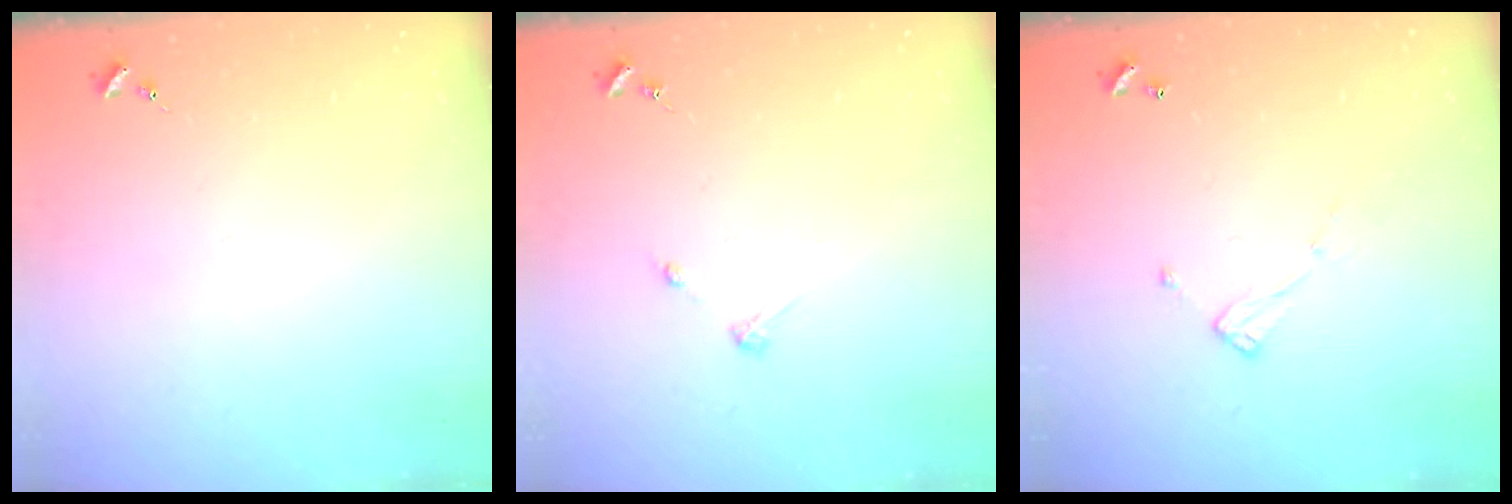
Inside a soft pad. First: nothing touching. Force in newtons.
{"total": 2.7, "press": 2.7, "slide": 0.3}
{"total": 6.5, "press": 6.5, "slide": 0.2}